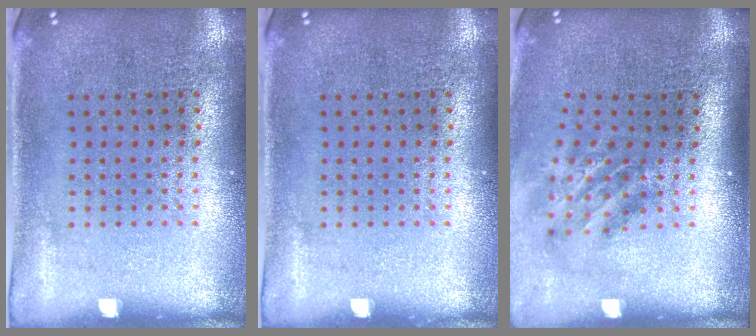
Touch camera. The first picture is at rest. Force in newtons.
{"total": 0.0}
{"total": 1.9, "press": 1.2, "slide": 1.4}